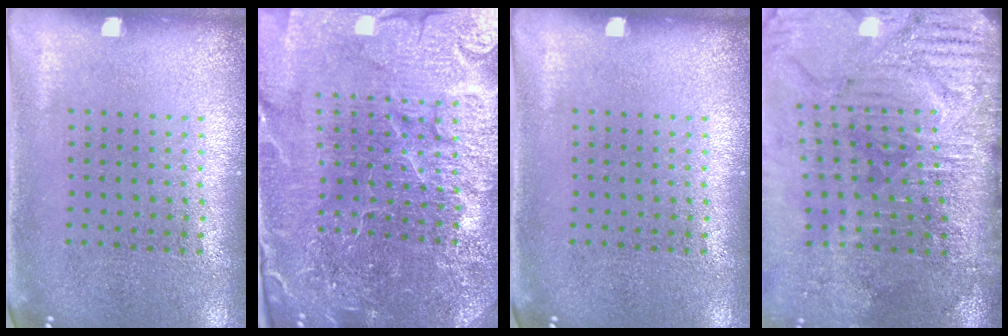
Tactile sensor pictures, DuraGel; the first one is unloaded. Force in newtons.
{"total": 5.7, "press": 5.1, "slide": 2.4}
{"total": 0.0}
{"total": 5.1, "press": 4.2, "slide": 2.9}